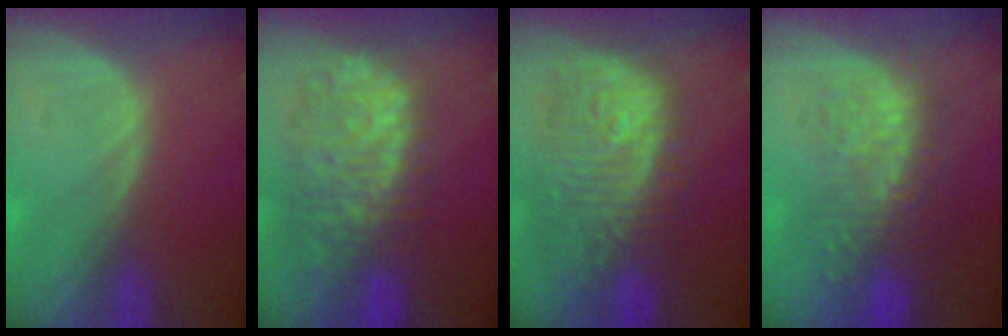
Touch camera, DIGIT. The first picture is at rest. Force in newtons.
{"total": 12.0, "press": 9.9, "slide": 6.8}
{"total": 12.0, "press": 10.8, "slide": 5.3}
{"total": 11.0, "press": 9.6, "slide": 5.5}